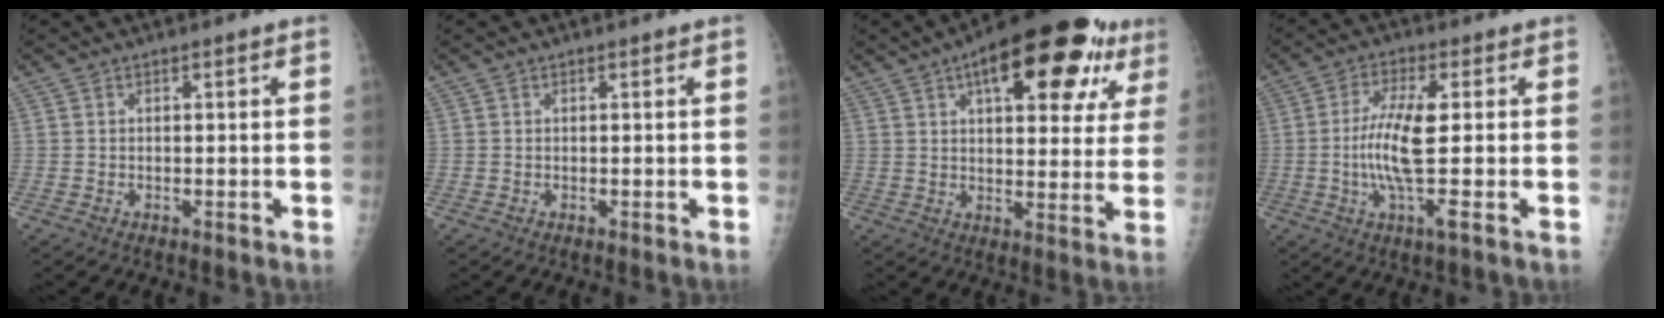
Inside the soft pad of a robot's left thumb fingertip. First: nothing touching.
{"total": 0.0}
{"total": 22.2, "force": [10.9, 8.9, 17.1], "torque": [-0.208, -0.002, 0.151]}
{"total": 9.8, "force": [-0.7, 1.5, 9.7], "torque": [-0.204, -0.001, -0.019]}